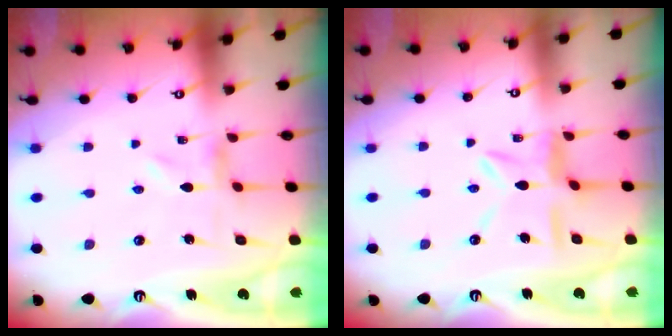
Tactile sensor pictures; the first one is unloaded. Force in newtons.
{"total": 10.0, "press": 10.0, "slide": 0.8}